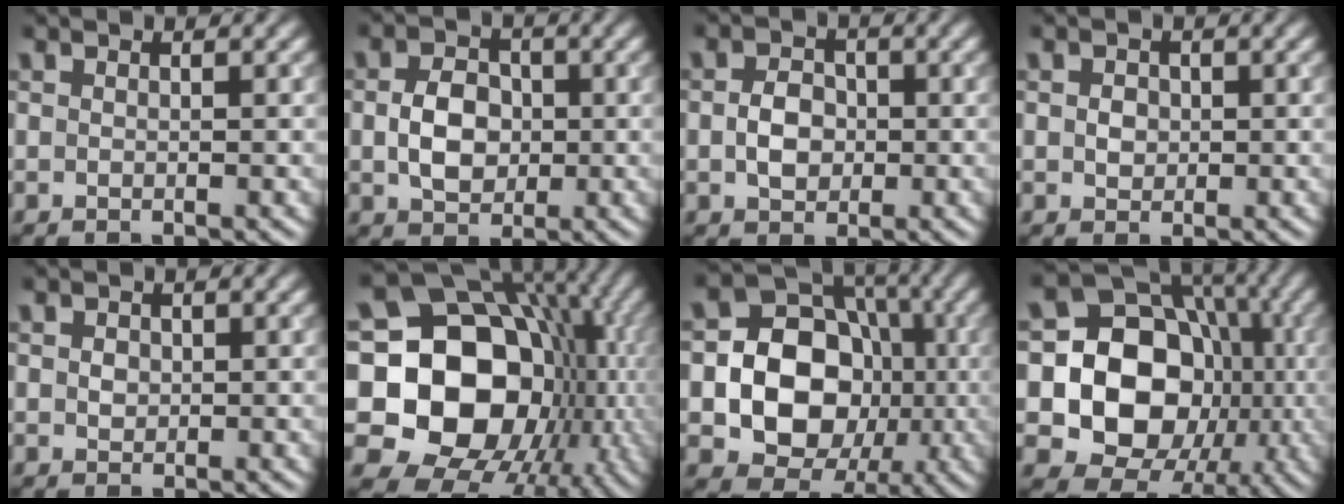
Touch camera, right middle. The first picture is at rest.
{"total": 4.1, "force": [-0.2, 3.1, 2.7], "torque": [-0.053, 0.000, -0.007]}
{"total": 2.9, "force": [-0.4, 2.3, 1.8], "torque": [-0.035, 0.002, -0.011]}
{"total": 1.4, "force": [0.1, 1.2, 0.7], "torque": [-0.014, -0.001, 0.000]}
{"total": 1.0, "force": [0.1, 0.9, 0.5], "torque": [-0.009, -0.001, 0.001]}
{"total": 19.8, "force": [-1.5, 15.9, 11.8], "torque": [-0.184, -0.009, -0.032]}
{"total": 13.2, "force": [-1.9, 11.2, 6.8], "torque": [-0.089, -0.005, -0.059]}
{"total": 15.4, "force": [-1.7, 13.3, 7.7], "torque": [-0.113, -0.012, -0.049]}